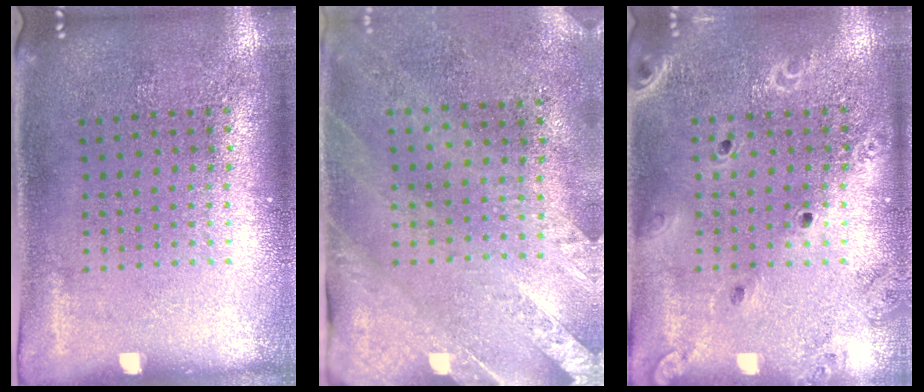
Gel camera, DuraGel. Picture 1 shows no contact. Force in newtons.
{"total": 2.5, "press": 2.1, "slide": 1.4}
{"total": 1.9, "press": 1.8, "slide": 0.7}